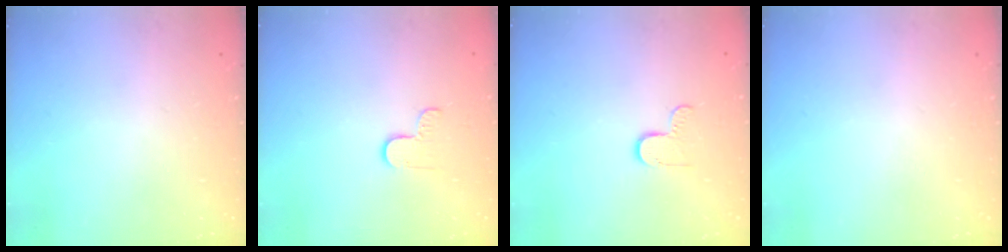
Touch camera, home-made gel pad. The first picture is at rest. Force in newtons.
{"total": 3.8, "press": 3.8, "slide": 0.4}
{"total": 4.7, "press": 4.7, "slide": 0.4}
{"total": 0.0}